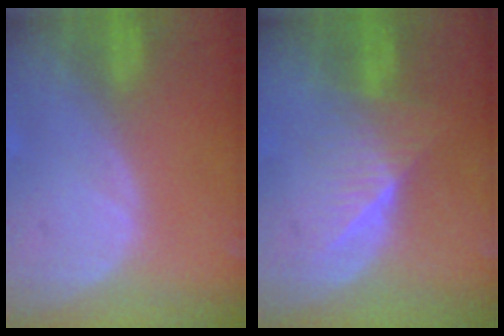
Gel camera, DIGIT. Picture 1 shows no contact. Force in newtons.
{"total": 6.0, "press": 5.4, "slide": 2.7}